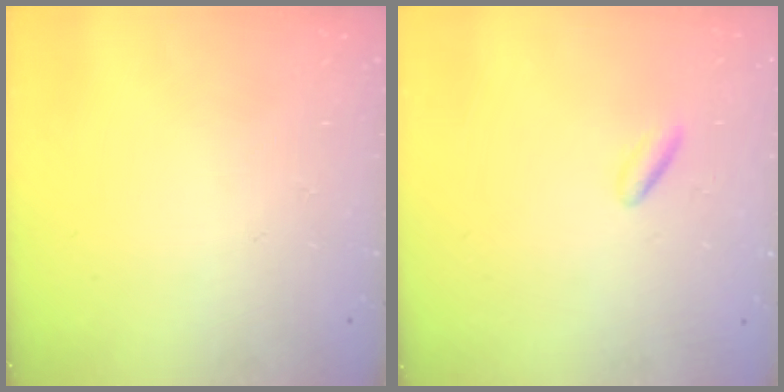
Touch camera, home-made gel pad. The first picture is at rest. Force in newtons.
{"total": 1.4, "press": 1.3, "slide": 0.7}